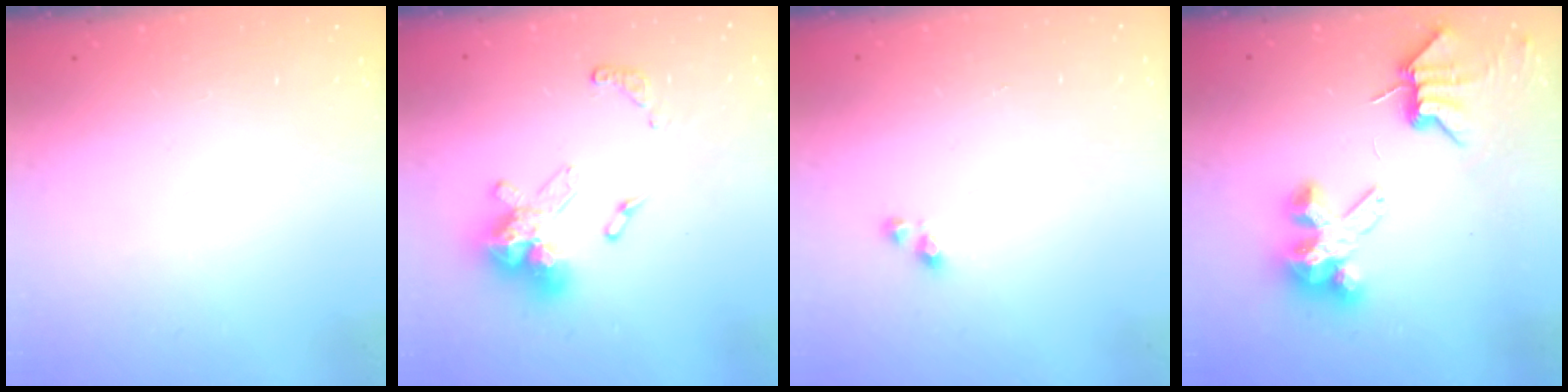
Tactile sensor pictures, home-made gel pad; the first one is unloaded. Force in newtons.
{"total": 13.7, "press": 13.6, "slide": 1.2}
{"total": 3.2, "press": 3.2, "slide": 0.5}
{"total": 6.7, "press": 6.7, "slide": 0.7}